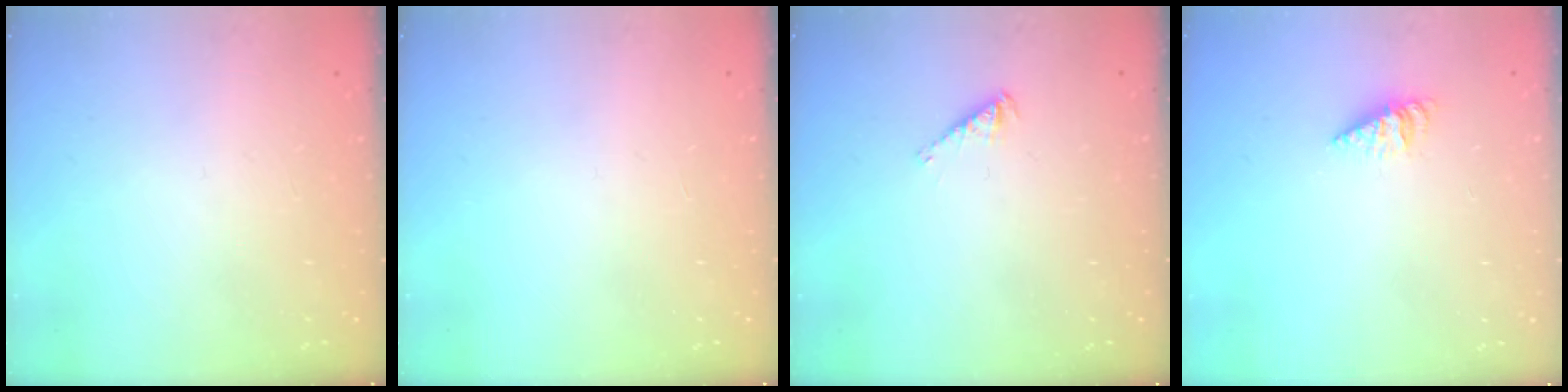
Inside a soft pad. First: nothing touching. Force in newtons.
{"total": 0.0}
{"total": 2.8, "press": 2.7, "slide": 0.5}
{"total": 2.6, "press": 2.6, "slide": 0.4}